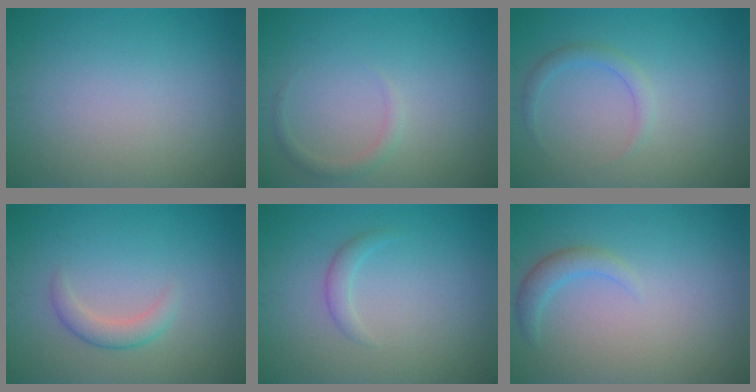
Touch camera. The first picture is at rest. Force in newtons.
{"total": 1.2, "press": 1.2, "slide": 0.0}
{"total": 1.4, "press": 1.4, "slide": 0.2}
{"total": 2.0, "press": 2.0, "slide": 0.1}
{"total": 1.3, "press": 1.3, "slide": 0.0}
{"total": 1.9, "press": 1.9, "slide": 0.2}